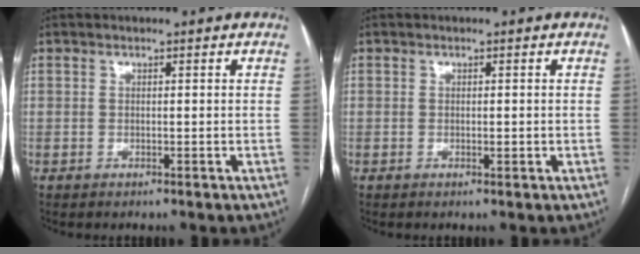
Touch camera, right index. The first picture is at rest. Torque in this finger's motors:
{"motor_torque": [0.07, 0.20, 0.07, 0.05]}